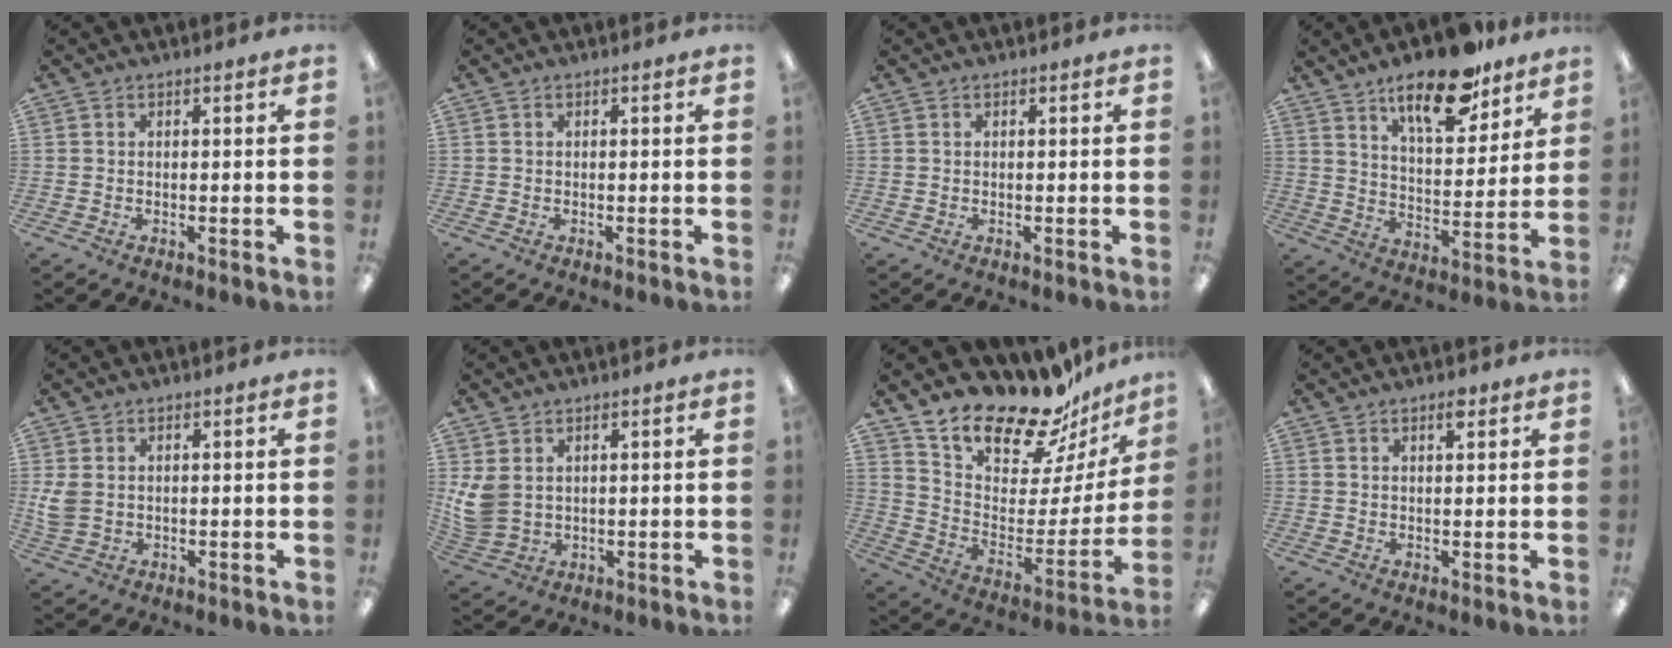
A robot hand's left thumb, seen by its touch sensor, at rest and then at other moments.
{"total": 0.0}
{"total": 0.0}
{"total": 16.7, "force": [12.2, 6.1, 9.5], "torque": [-0.144, -0.065, 0.205]}
{"total": 4.1, "force": [1.0, 3.2, 2.4], "torque": [-0.046, 0.000, 0.018]}
{"total": 6.5, "force": [2.4, 4.9, 3.5], "torque": [-0.084, -0.004, 0.052]}
{"total": 20.5, "force": [18.1, 6.5, 7.0], "torque": [-0.117, -0.150, 0.315]}
{"total": 2.2, "force": [1.7, 0.6, 1.3], "torque": [-0.014, -0.006, 0.027]}